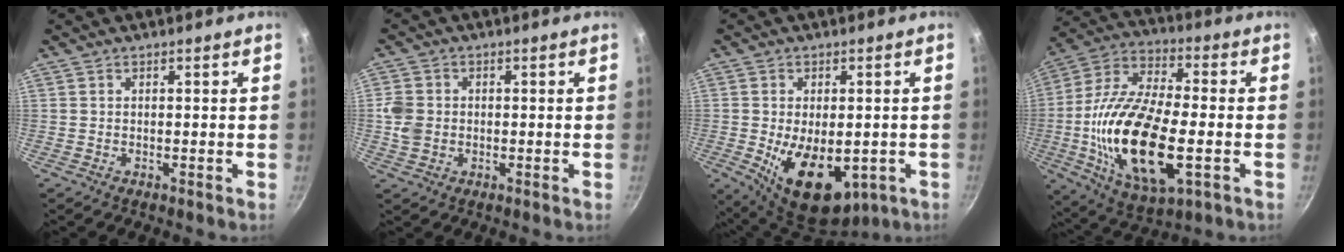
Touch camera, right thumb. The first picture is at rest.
{"total": 4.9, "force": [-0.3, 4.2, 2.5], "torque": [-0.041, 0.005, -0.008]}
{"total": 14.6, "force": [-3.4, 8.5, 11.4], "torque": [-0.149, -0.015, -0.029]}
{"total": 24.1, "force": [-4.3, 10.6, 21.2], "torque": [-0.408, 0.013, -0.084]}